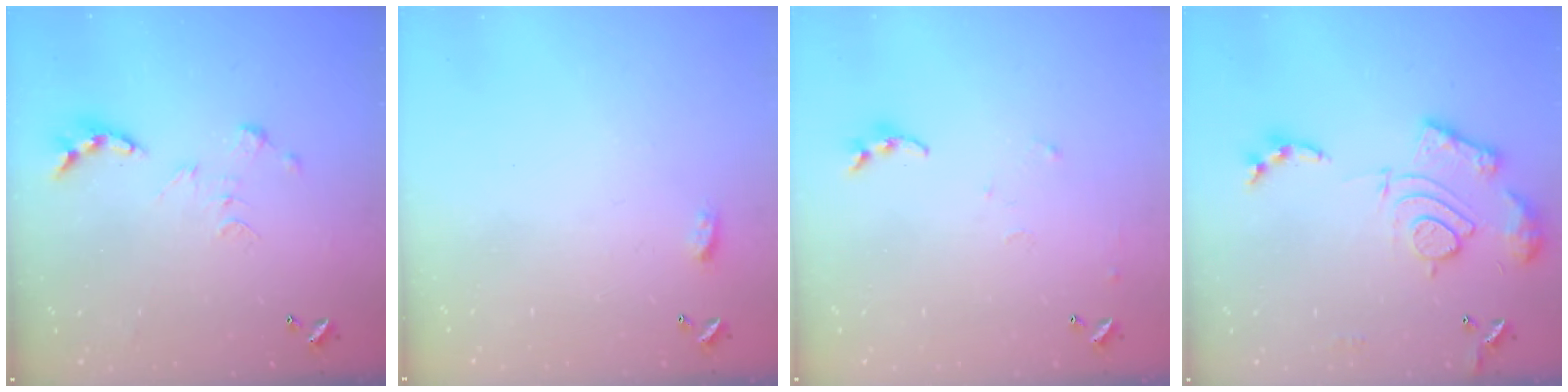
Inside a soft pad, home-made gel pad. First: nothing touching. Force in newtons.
{"total": 3.1, "press": 3.0, "slide": 0.4}
{"total": 7.5, "press": 7.5, "slide": 0.6}
{"total": 17.4, "press": 17.3, "slide": 1.7}